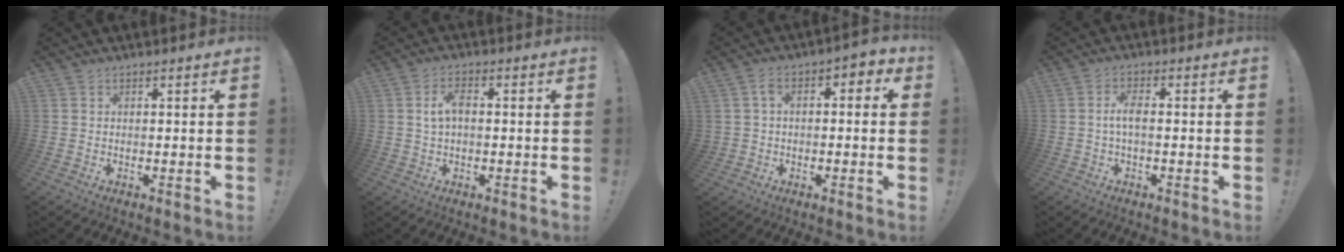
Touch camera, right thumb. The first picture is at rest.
{"total": 4.6, "force": [0.4, 2.5, 3.8], "torque": [-0.067, 0.011, 0.005]}
{"total": 5.3, "force": [0.1, 4.2, 3.3], "torque": [-0.041, 0.007, 0.001]}
{"total": 4.1, "force": [-0.5, 1.4, 3.8], "torque": [-0.080, 0.008, -0.012]}